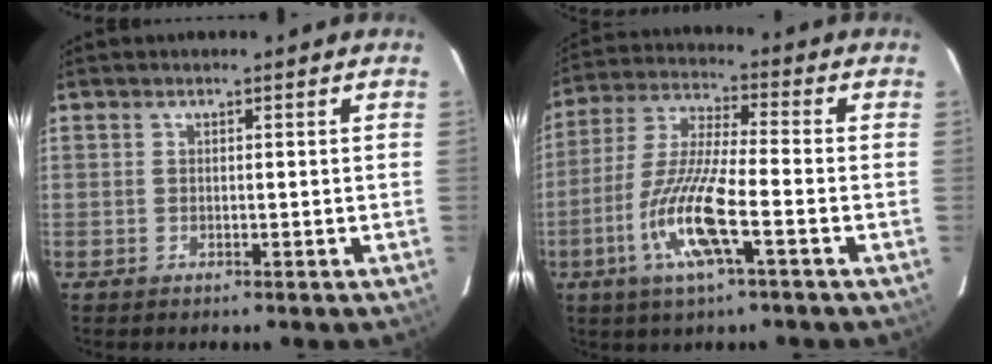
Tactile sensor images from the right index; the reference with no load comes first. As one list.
[{"total": 12.4, "force": [-4.6, 1.2, 11.4], "torque": [-0.238, -0.010, -0.090]}]